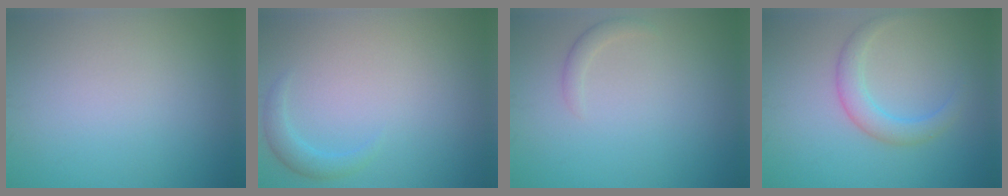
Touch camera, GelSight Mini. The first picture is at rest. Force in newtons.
{"total": 1.6, "press": 1.6, "slide": 0.1}
{"total": 1.1, "press": 1.1, "slide": 0.0}
{"total": 2.8, "press": 2.8, "slide": 0.2}